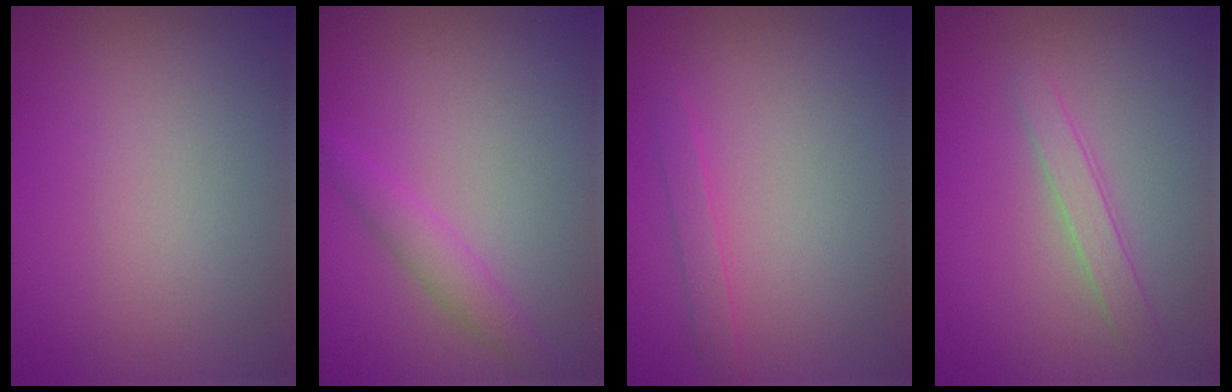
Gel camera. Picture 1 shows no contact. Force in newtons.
{"total": 1.9, "press": 1.9, "slide": 0.1}
{"total": 1.1, "press": 1.1, "slide": 0.1}
{"total": 1.8, "press": 1.8, "slide": 0.1}